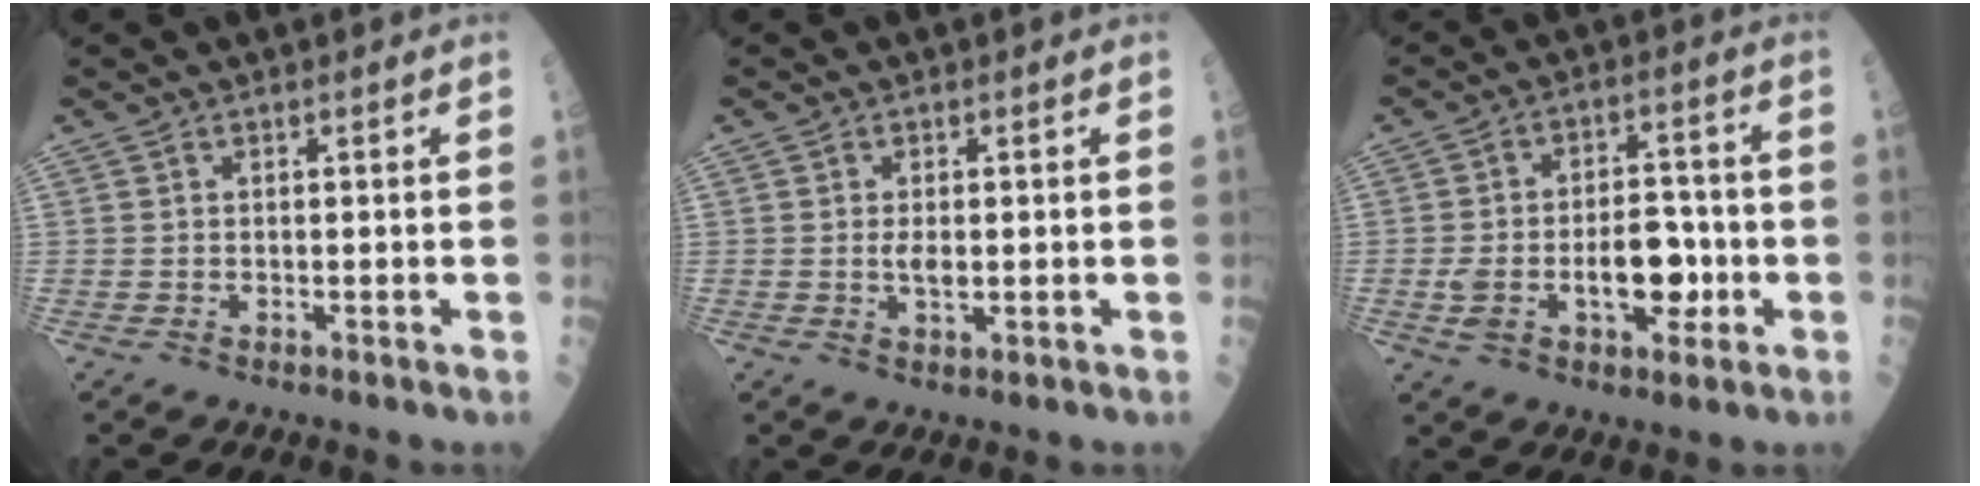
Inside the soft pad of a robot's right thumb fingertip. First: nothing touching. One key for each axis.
{"total": 2.6, "fx": 0.0, "fy": 1.1, "fz": 2.3, "tx": -0.040, "ty": -0.003, "tz": 0.000}
{"total": 12.1, "fx": -2.3, "fy": 6.7, "fz": 9.9, "tx": -0.140, "ty": 0.030, "tz": -0.031}